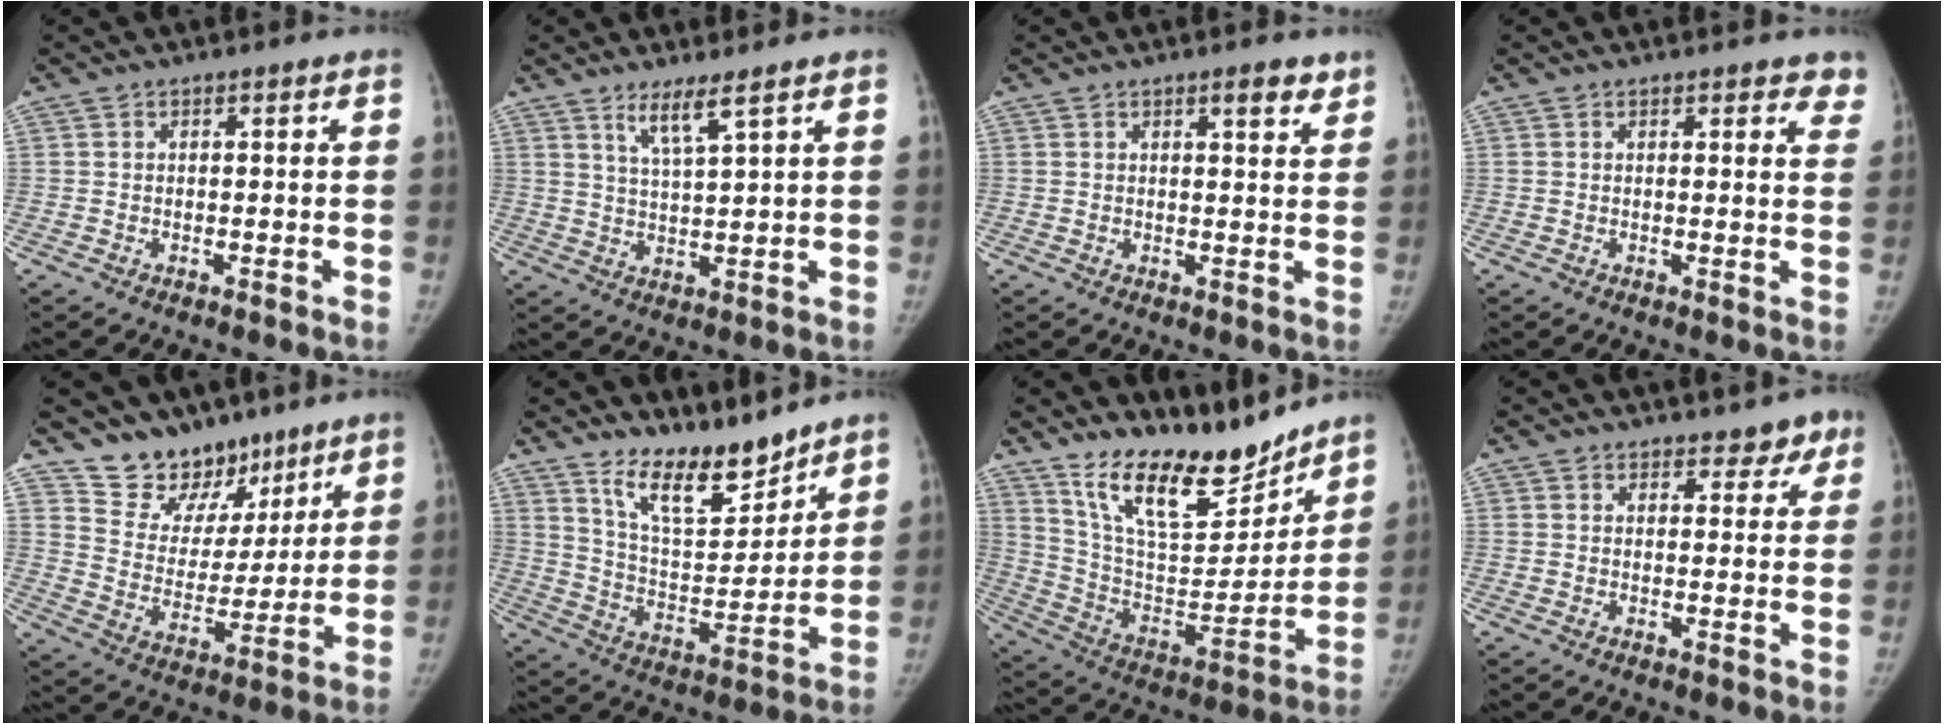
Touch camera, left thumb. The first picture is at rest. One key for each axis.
{"total": 4.7, "fx": 3.2, "fy": 0.0, "fz": 3.4, "tx": -0.067, "ty": -0.031, "tz": 0.066}
{"total": 3.7, "fx": 2.5, "fy": 1.0, "fz": 2.5, "tx": -0.023, "ty": -0.015, "tz": 0.032}
{"total": 4.9, "fx": 4.1, "fy": 1.8, "fz": 1.8, "tx": 0.017, "ty": -0.017, "tz": 0.030}
{"total": 14.1, "fx": 11.0, "fy": 8.2, "fz": 2.9, "tx": 0.013, "ty": -0.083, "tz": 0.195}
{"total": 13.1, "fx": 10.8, "fy": 4.3, "fz": 5.9, "tx": -0.066, "ty": -0.083, "tz": 0.199}
{"total": 19.7, "fx": 16.0, "fy": 6.5, "fz": 9.3, "tx": -0.104, "ty": -0.107, "tz": 0.283}
{"total": 4.4, "fx": 3.4, "fy": 2.5, "fz": 1.0, "tx": 0.026, "ty": -0.018, "tz": 0.036}